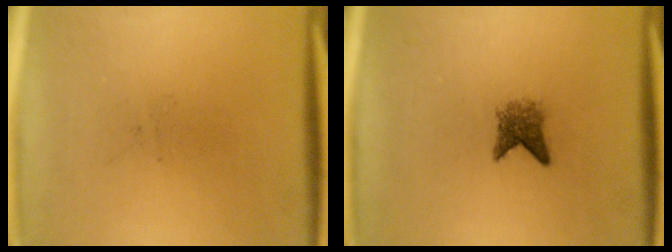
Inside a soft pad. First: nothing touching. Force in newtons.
{"total": 2.6}